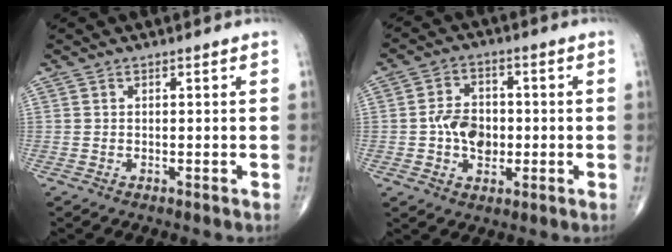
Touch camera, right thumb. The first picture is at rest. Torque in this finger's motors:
{"motor_torque": [0.94, 0.47, 0.51, -0.44, 0.18]}